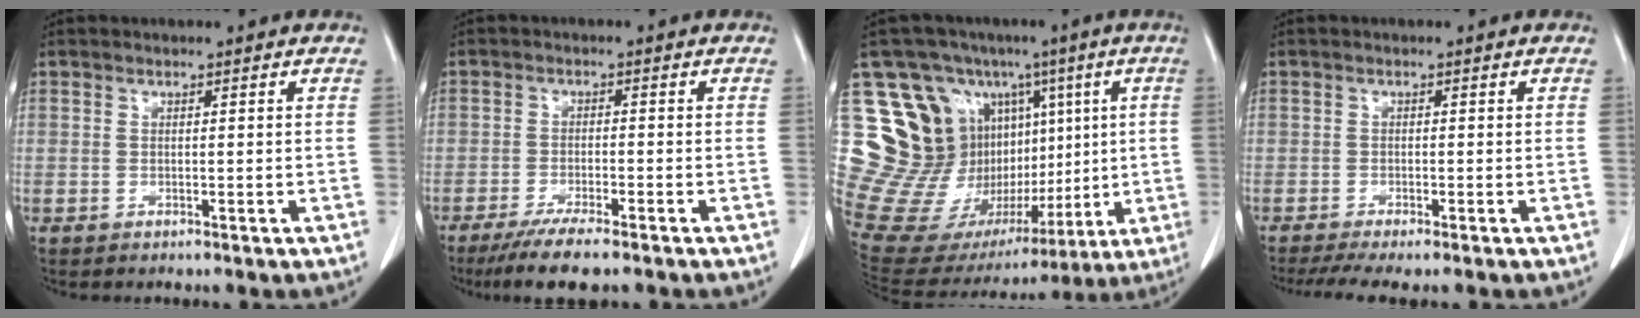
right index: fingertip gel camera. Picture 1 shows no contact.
{"total": 6.7, "force": [-5.1, 0.8, 4.3], "torque": [-0.069, -0.015, -0.082]}
{"total": 24.3, "force": [5.0, 19.2, 14.0], "torque": [-0.248, 0.089, 0.124]}
{"total": 4.7, "force": [-3.7, 0.7, 2.8], "torque": [-0.049, -0.011, -0.062]}